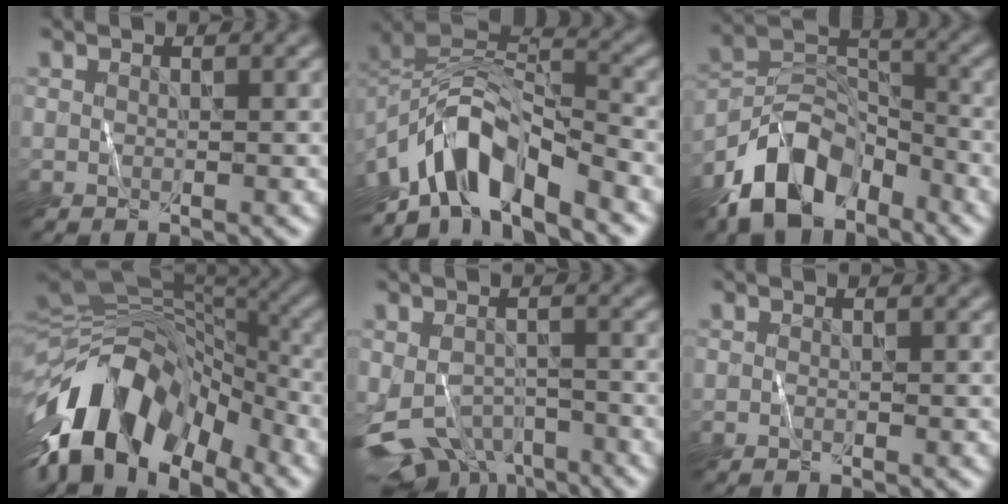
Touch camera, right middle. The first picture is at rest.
{"total": 10.3, "force": [-5.8, 4.3, 7.3], "torque": [-0.120, 0.012, -0.118]}
{"total": 9.3, "force": [-5.9, 5.3, 4.8], "torque": [-0.080, 0.003, -0.123]}
{"total": 14.8, "force": [-6.1, 8.4, 10.5], "torque": [-0.197, 0.019, -0.114]}
{"total": 6.2, "force": [-3.4, 3.6, 3.7], "torque": [-0.070, -0.023, -0.055]}
{"total": 0.0}